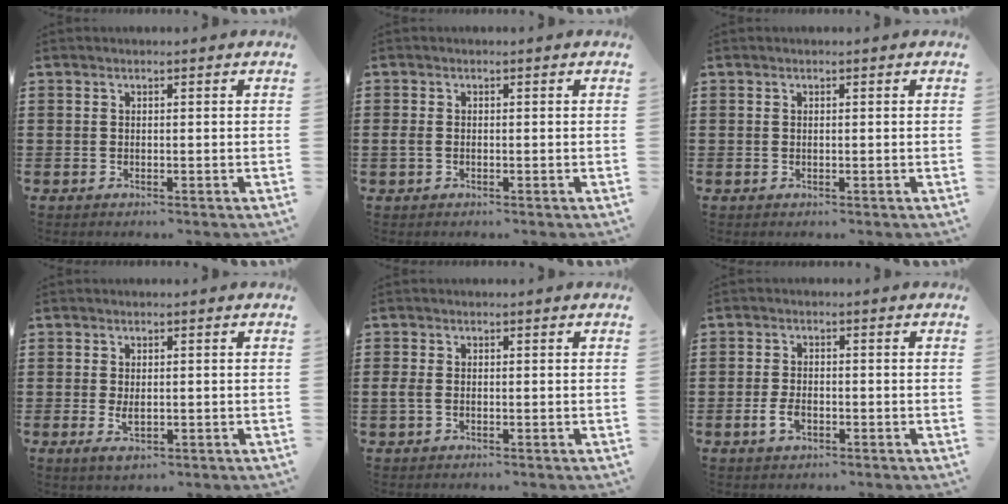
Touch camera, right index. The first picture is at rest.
{"total": 1.3, "force": [-0.3, 0.8, 0.9], "torque": [-0.027, -0.001, -0.009]}
{"total": 0.0}
{"total": 2.4, "force": [-0.3, 1.0, 2.1], "torque": [-0.049, -0.003, -0.007]}
{"total": 1.7, "force": [-0.4, 1.0, 1.3], "torque": [-0.041, -0.005, -0.013]}
{"total": 2.8, "force": [-1.1, 1.5, 2.1], "torque": [-0.046, -0.002, -0.021]}